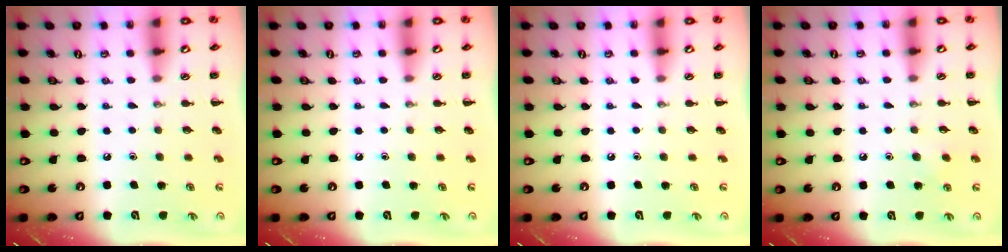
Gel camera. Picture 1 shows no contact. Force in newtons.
{"total": 0.0}
{"total": 0.0}
{"total": 3.9, "press": 3.7, "slide": 1.2}